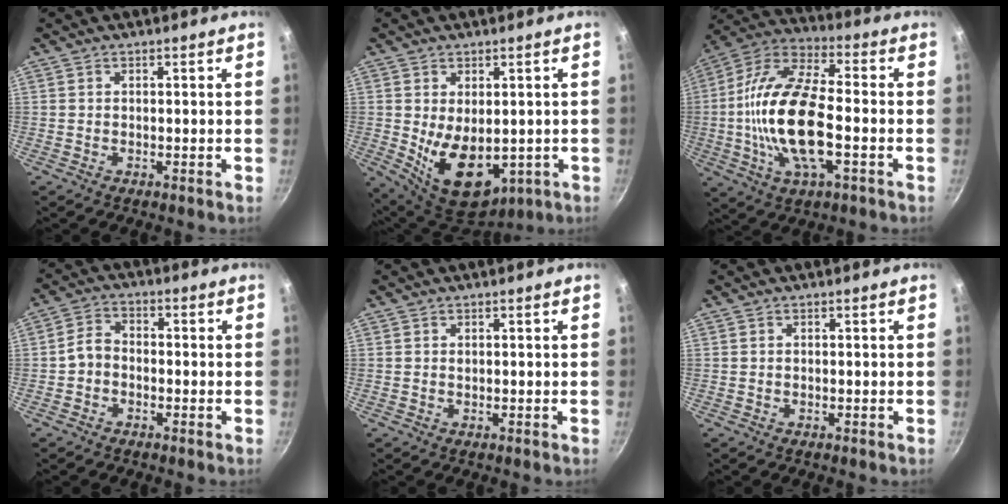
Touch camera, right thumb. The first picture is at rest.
{"total": 13.2, "force": [-1.9, 7.9, 10.4], "torque": [-0.151, -0.015, 0.001]}
{"total": 20.2, "force": [-2.8, 8.5, 18.1], "torque": [-0.363, 0.025, -0.051]}
{"total": 4.8, "force": [-1.3, 3.8, 2.7], "torque": [-0.038, 0.023, -0.033]}
{"total": 0.7, "force": [0.3, 0.5, 0.3], "torque": [0.001, -0.002, 0.005]}
{"total": 0.0}